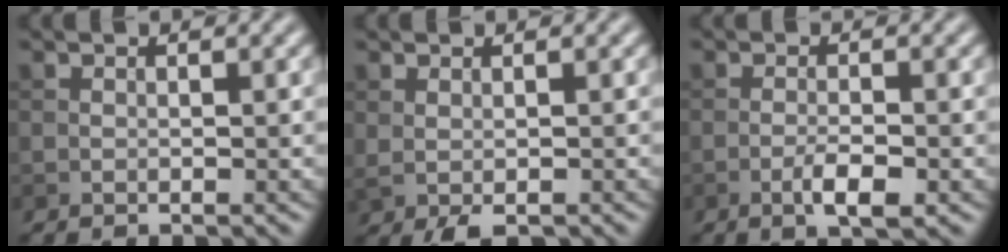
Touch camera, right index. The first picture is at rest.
{"total": 1.8, "force": [-0.7, 0.6, 1.5], "torque": [-0.032, -0.004, -0.008]}
{"total": 2.9, "force": [-1.3, 0.7, 2.5], "torque": [-0.046, 0.001, -0.025]}